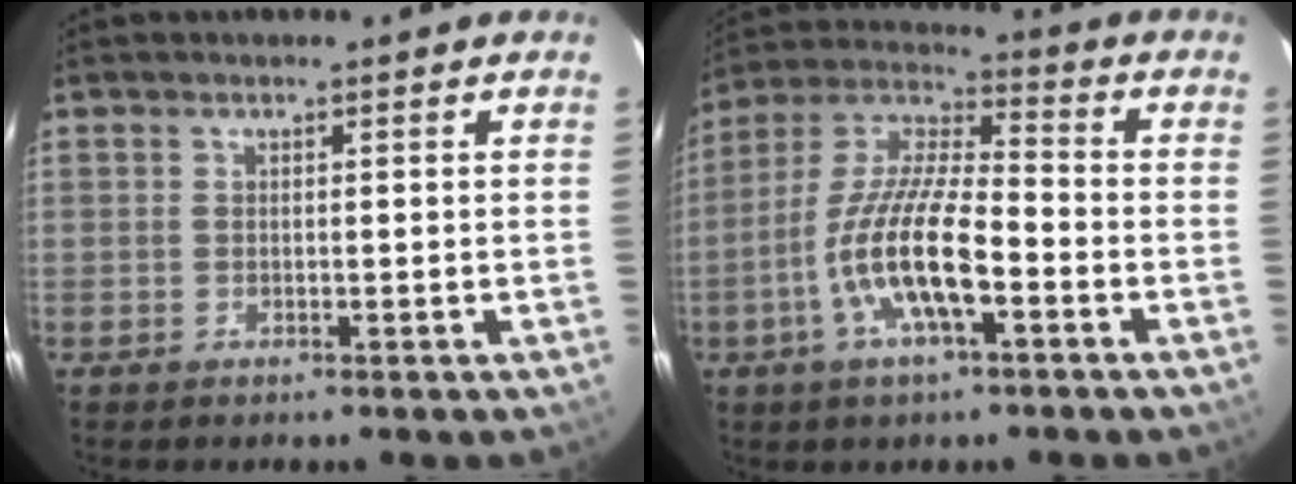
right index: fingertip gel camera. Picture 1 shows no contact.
{"total": 14.6, "force": [-5.4, 3.9, 13.0], "torque": [-0.265, -0.005, -0.107]}